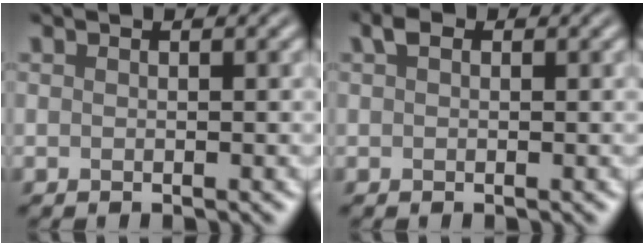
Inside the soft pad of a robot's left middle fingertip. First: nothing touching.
{"total": 1.5, "force": [-0.5, -1.0, -1.0], "torque": [-0.009, -0.011, 0.023]}